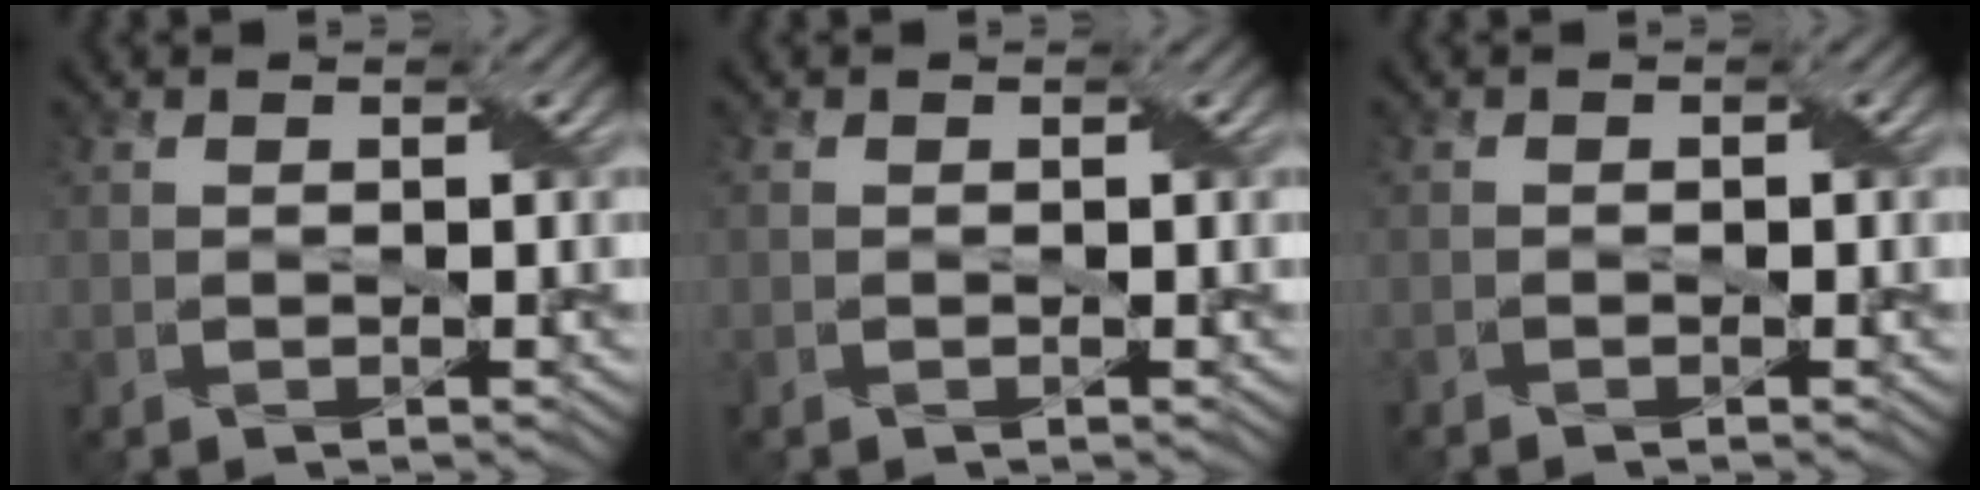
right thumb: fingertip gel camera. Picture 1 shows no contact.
{"total": 0.5, "force": [-0.1, 0.4, 0.3], "torque": [-0.004, 0.000, 0.002]}
{"total": 0.9, "force": [-0.6, 0.4, 0.6], "torque": [-0.010, 0.000, -0.008]}